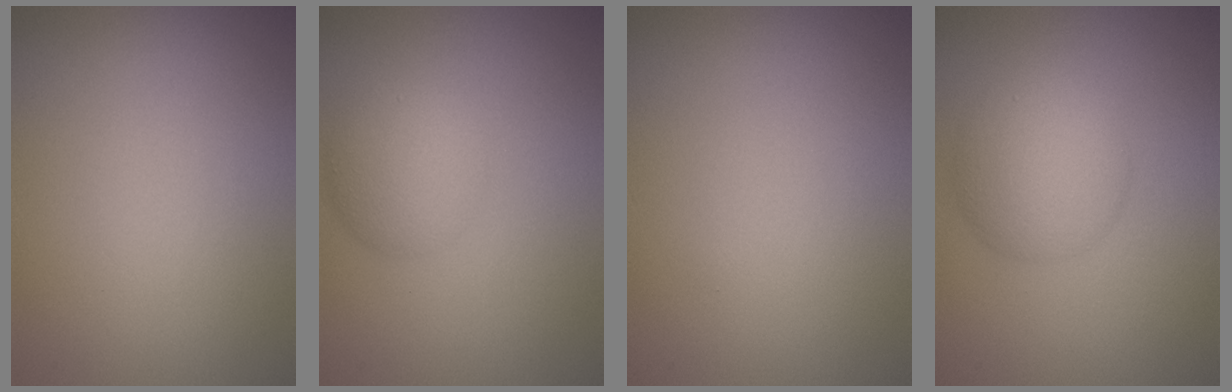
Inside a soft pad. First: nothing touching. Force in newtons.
{"total": 3.6, "press": 3.6, "slide": 0.2}
{"total": 0.0}
{"total": 5.0, "press": 5.0, "slide": 0.2}